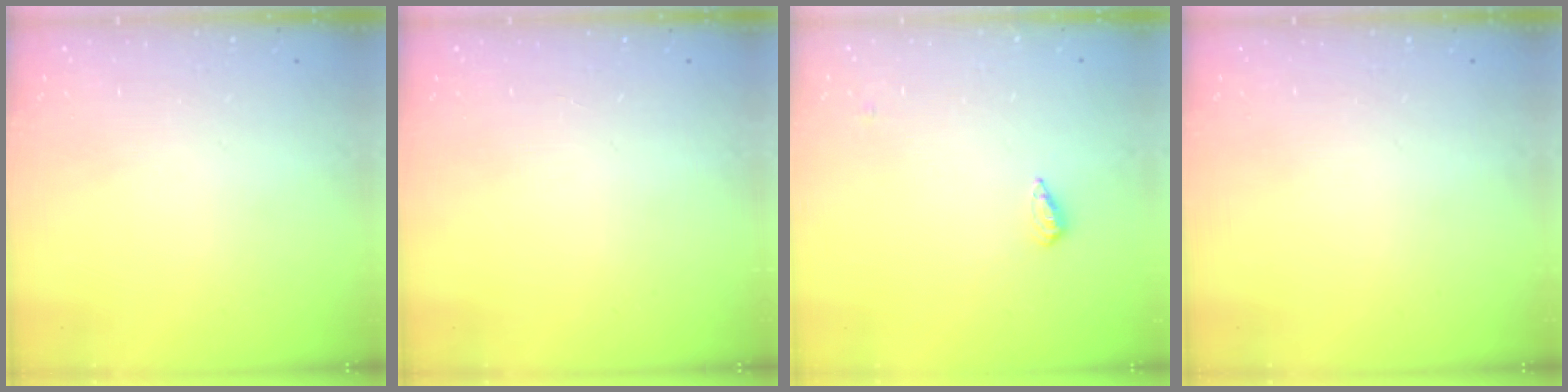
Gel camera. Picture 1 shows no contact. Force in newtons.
{"total": 0.0}
{"total": 3.2, "press": 3.1, "slide": 0.3}
{"total": 0.0}